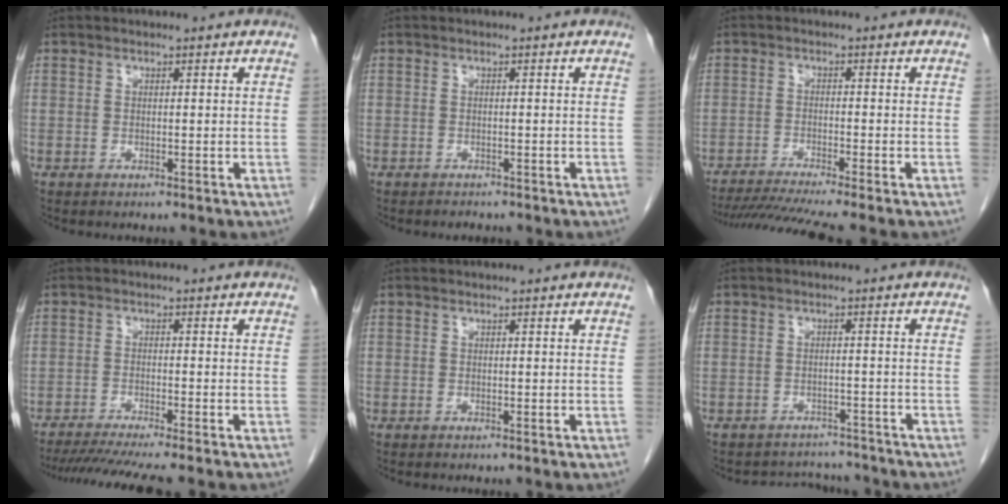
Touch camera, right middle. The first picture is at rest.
{"total": 1.0, "force": [-0.9, 0.4, 0.0], "torque": [-0.007, -0.001, -0.013]}
{"total": 9.1, "force": [-7.8, -1.6, 4.4], "torque": [-0.061, -0.023, -0.127]}
{"total": 9.6, "force": [-8.2, -1.0, 4.9], "torque": [-0.061, -0.022, -0.128]}
{"total": 0.0}
{"total": 6.4, "force": [-6.1, 1.9, 0.0], "torque": [0.002, 0.015, -0.076]}